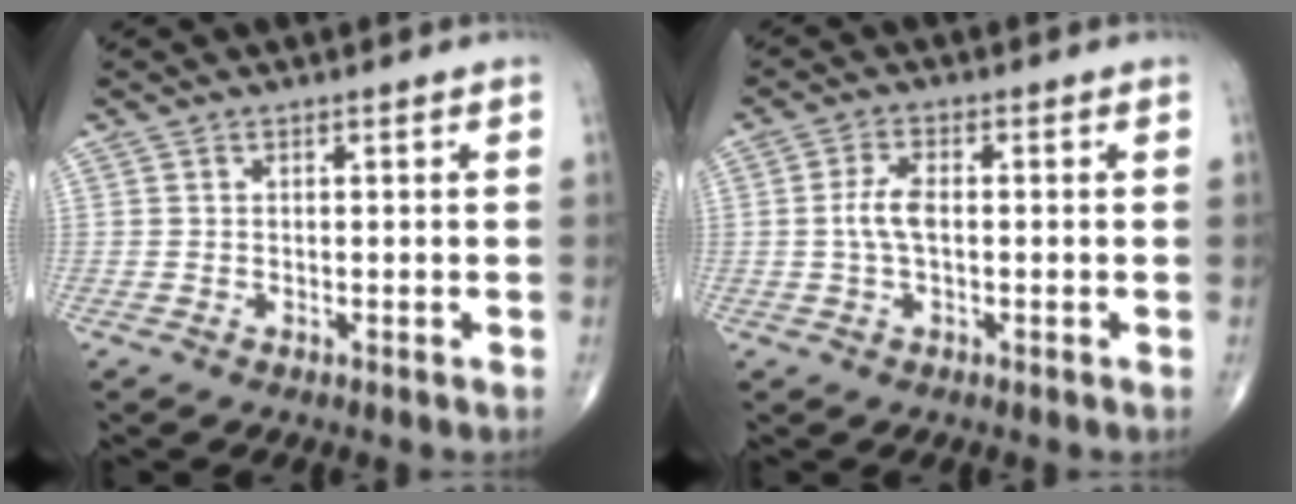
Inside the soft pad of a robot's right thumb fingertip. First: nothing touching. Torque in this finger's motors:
{"motor_torque": [1.07, 0.92, 0.96, 0.14, 0.03]}